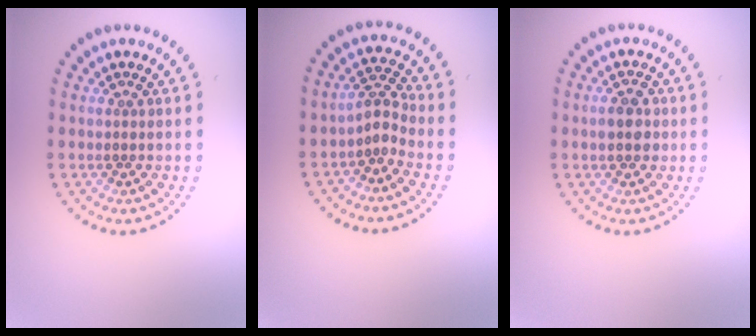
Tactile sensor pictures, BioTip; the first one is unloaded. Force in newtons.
{"total": 2.1, "press": 1.4, "slide": 1.5}
{"total": 2.3, "press": 2.3, "slide": 0.1}